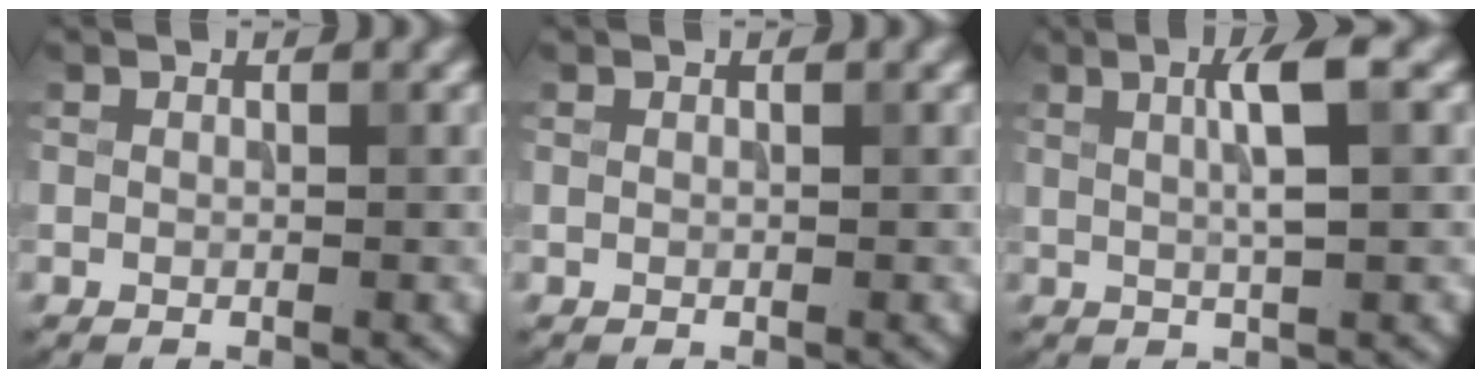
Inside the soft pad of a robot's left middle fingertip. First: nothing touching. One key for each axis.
{"total": 0.0}
{"total": 3.9, "fx": 1.0, "fy": 0.6, "fz": 3.7, "tx": -0.057, "ty": 0.009, "tz": 0.015}